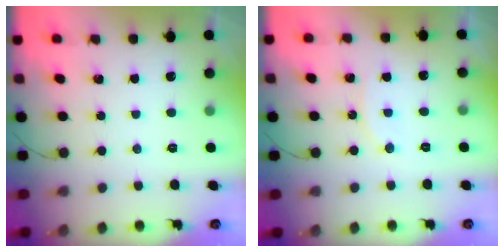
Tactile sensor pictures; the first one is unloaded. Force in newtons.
{"total": 6.0, "press": 6.0, "slide": 0.2}